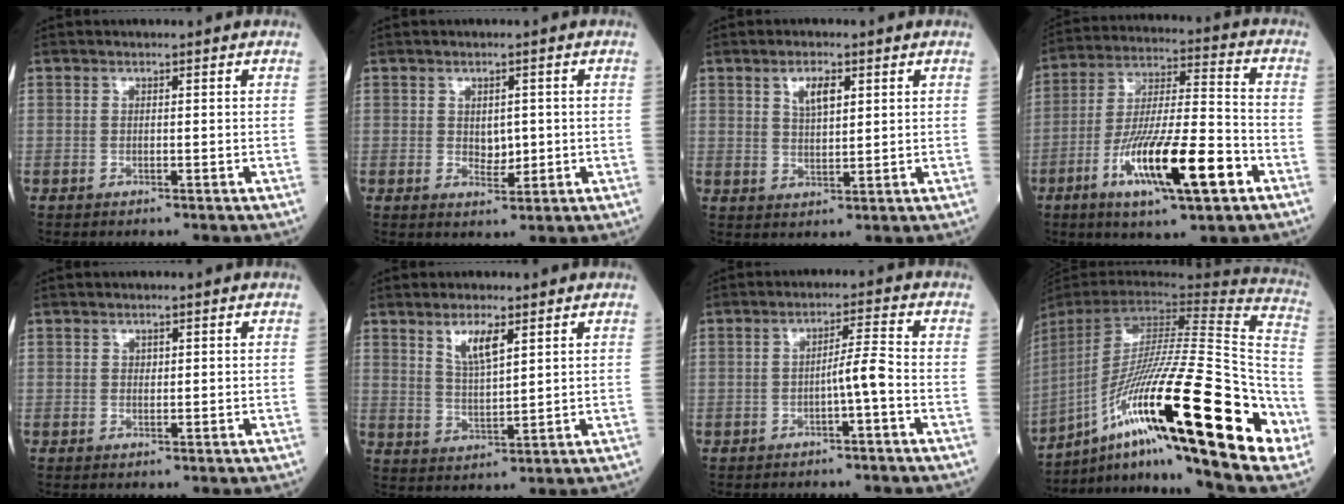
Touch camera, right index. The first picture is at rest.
{"total": 2.8, "force": [0.0, 1.8, 2.2], "torque": [-0.028, -0.003, 0.006]}
{"total": 4.0, "force": [1.9, 1.5, 3.2], "torque": [-0.060, 0.001, 0.035]}
{"total": 16.8, "force": [-7.0, 2.5, 15.0], "torque": [-0.280, -0.012, -0.116]}
{"total": 0.6, "force": [0.3, 0.5, 0.3], "torque": [-0.001, -0.001, 0.004]}
{"total": 5.1, "force": [2.9, 1.1, 4.1], "torque": [-0.082, -0.004, 0.059]}
{"total": 3.5, "force": [-1.4, -0.4, 3.2], "torque": [-0.048, 0.004, -0.024]}
{"total": 36.7, "force": [-14.5, 4.4, 33.5], "torque": [-0.518, -0.029, -0.260]}